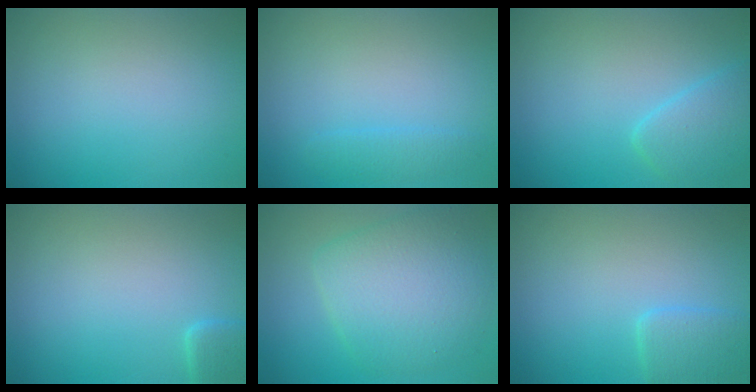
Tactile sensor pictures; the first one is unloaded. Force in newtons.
{"total": 1.3, "press": 1.3, "slide": 0.1}
{"total": 2.9, "press": 2.9, "slide": 0.2}
{"total": 1.6, "press": 1.6, "slide": 0.1}
{"total": 6.8, "press": 6.7, "slide": 0.3}
{"total": 2.1, "press": 2.1, "slide": 0.1}